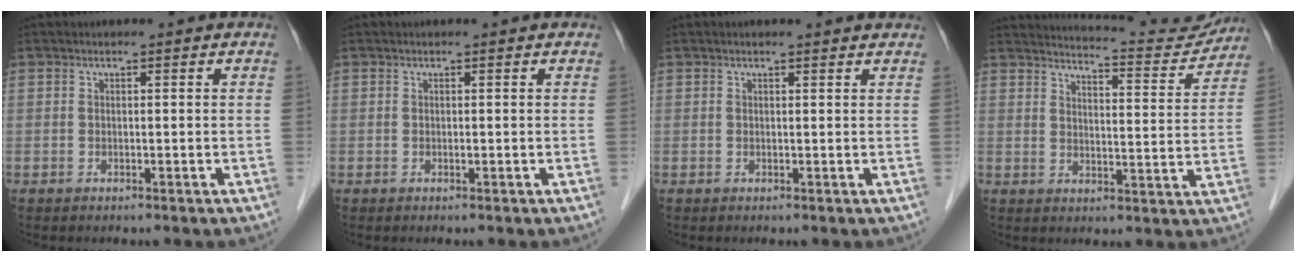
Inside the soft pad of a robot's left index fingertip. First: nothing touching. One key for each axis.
{"total": 0.0}
{"total": 3.1, "fx": 2.9, "fy": 0.4, "fz": 1.1, "tx": -0.019, "ty": 0.012, "tz": 0.026}
{"total": 14.0, "fx": 13.6, "fy": 1.6, "fz": 3.0, "tx": -0.036, "ty": -0.027, "tz": 0.160}